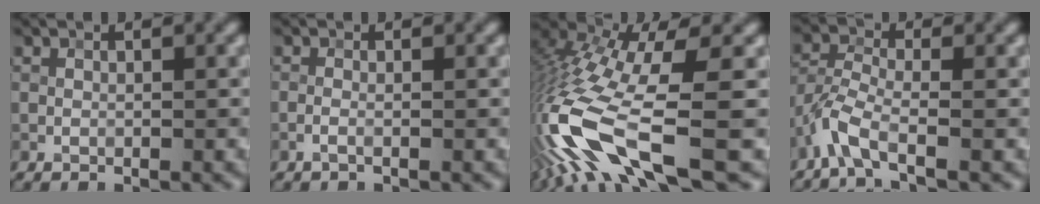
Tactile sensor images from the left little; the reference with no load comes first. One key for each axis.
{"total": 0.7, "fx": -0.4, "fy": 0.1, "fz": 0.5, "tx": -0.017, "ty": 0.001, "tz": -0.009}
{"total": 14.2, "fx": -5.3, "fy": 4.3, "fz": 12.5, "tx": -0.279, "ty": -0.019, "tz": -0.083}
{"total": 3.4, "fx": -2.5, "fy": 0.7, "fz": 2.2, "tx": -0.057, "ty": 0.005, "tz": -0.063}